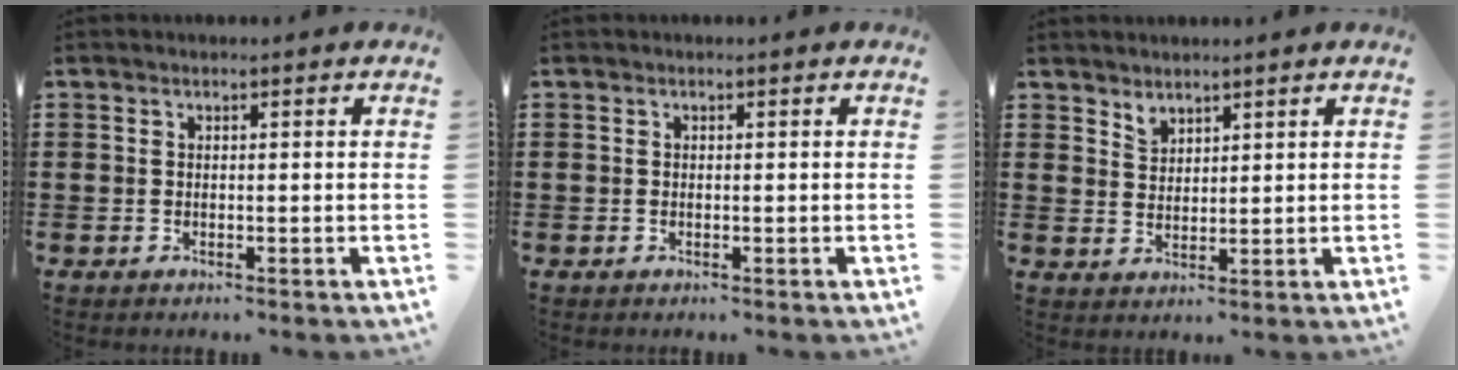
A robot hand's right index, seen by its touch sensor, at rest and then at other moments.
{"total": 0.0}
{"total": 2.3, "force": [2.0, 1.1, 0.1], "torque": [-0.007, 0.003, 0.040]}